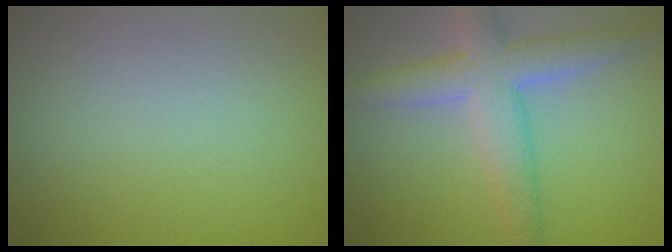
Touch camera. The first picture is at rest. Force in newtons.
{"total": 5.6, "press": 5.6, "slide": 0.6}